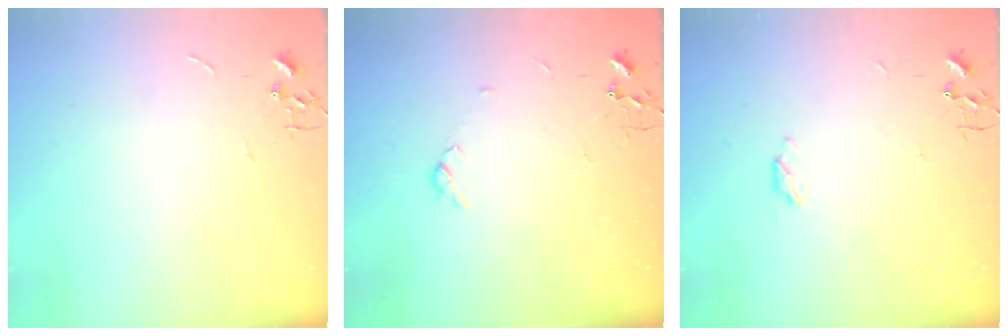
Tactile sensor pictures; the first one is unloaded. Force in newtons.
{"total": 2.9, "press": 2.8, "slide": 0.5}
{"total": 2.8, "press": 2.8, "slide": 0.5}